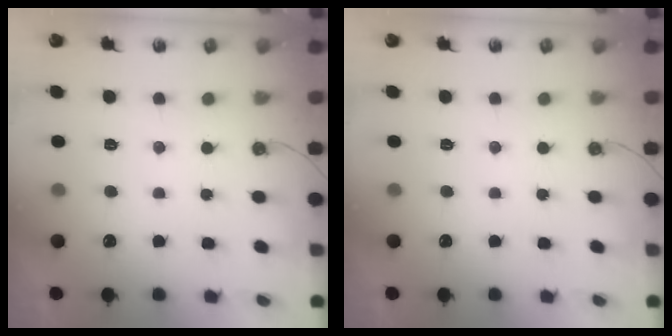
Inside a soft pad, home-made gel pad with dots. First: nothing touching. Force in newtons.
{"total": 0.0}